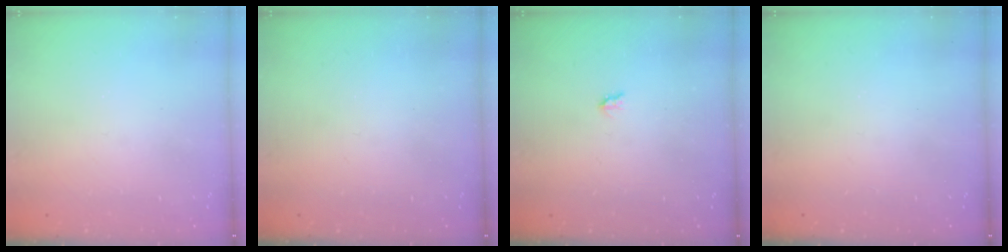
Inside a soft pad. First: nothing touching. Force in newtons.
{"total": 0.0}
{"total": 1.7, "press": 1.6, "slide": 0.3}
{"total": 0.0}